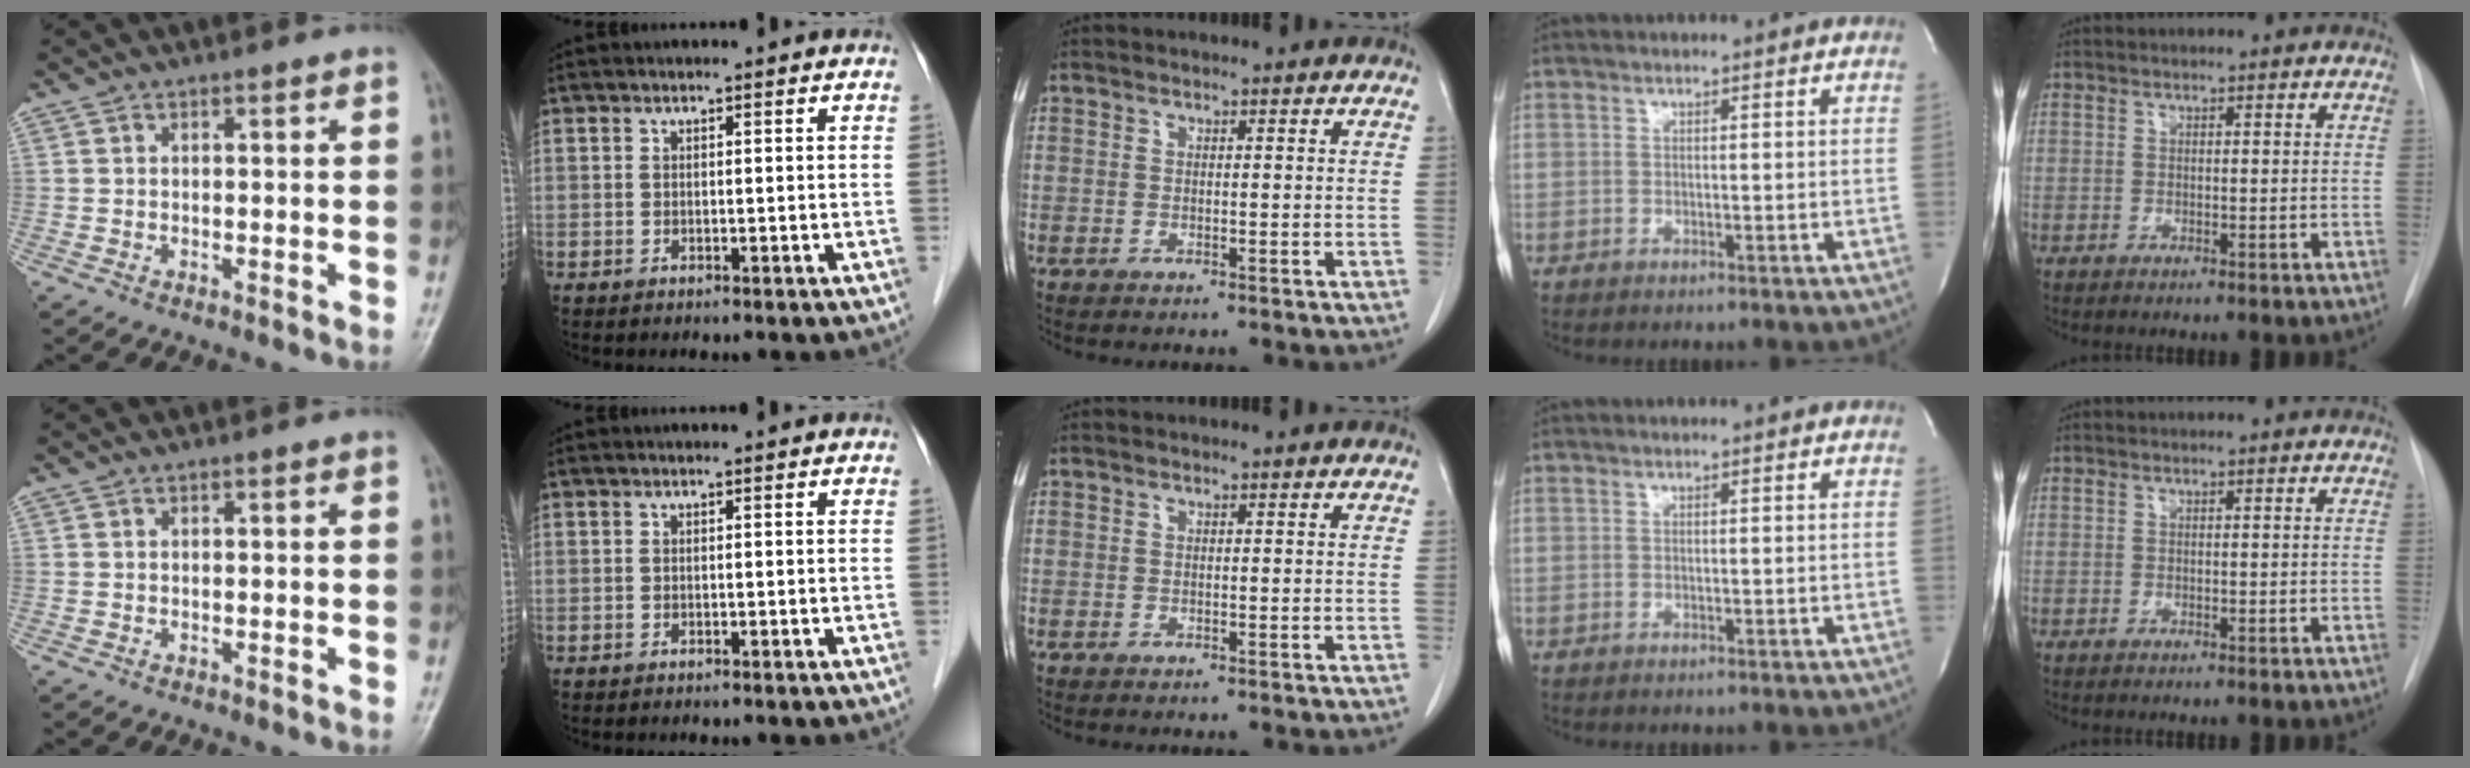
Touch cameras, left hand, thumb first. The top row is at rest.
{}